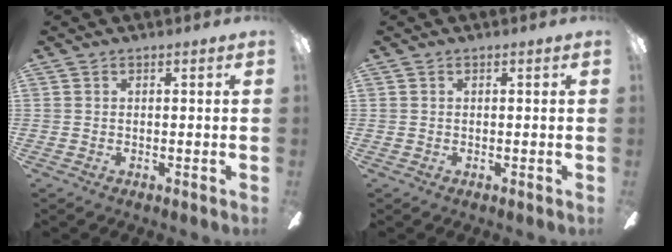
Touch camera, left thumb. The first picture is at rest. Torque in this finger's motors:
{"motor_torque": [-0.12, 0.01, 0.08, -0.10, 0.00]}